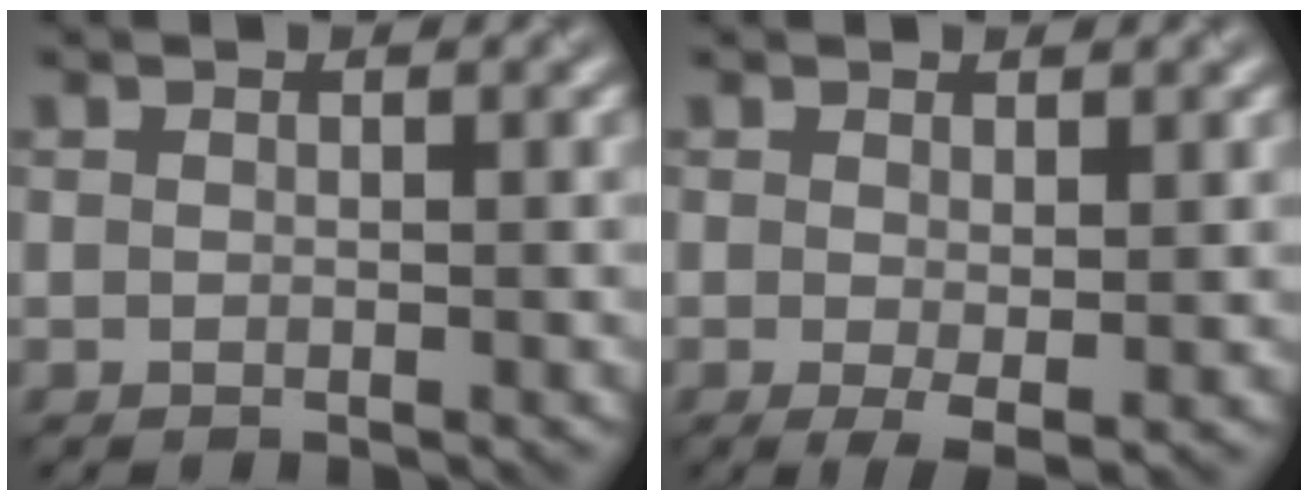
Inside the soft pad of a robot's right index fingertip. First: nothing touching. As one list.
[{"total": 2.0, "force": [0.0, 0.5, 1.9], "torque": [-0.033, -0.008, 0.003]}]